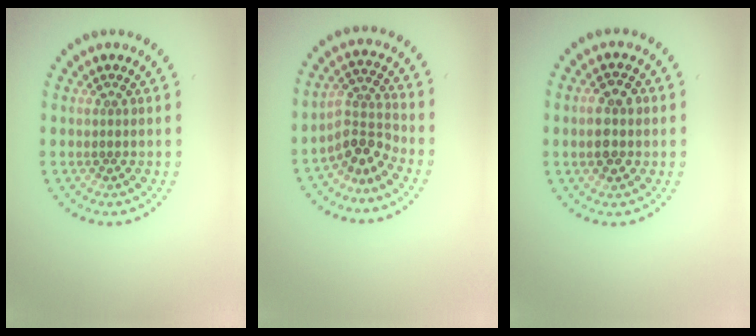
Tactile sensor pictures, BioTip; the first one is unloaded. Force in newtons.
{"total": 3.4, "press": 2.4, "slide": 2.5}
{"total": 3.7, "press": 3.7, "slide": 0.1}